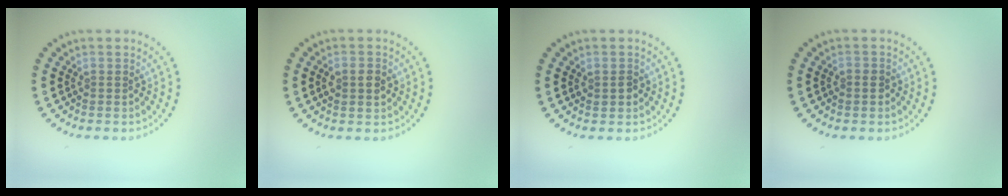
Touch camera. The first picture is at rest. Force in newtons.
{"total": 2.7, "press": 2.7, "slide": 0.2}
{"total": 1.3, "press": 1.3, "slide": 0.2}
{"total": 0.6, "press": 0.6, "slide": 0.2}